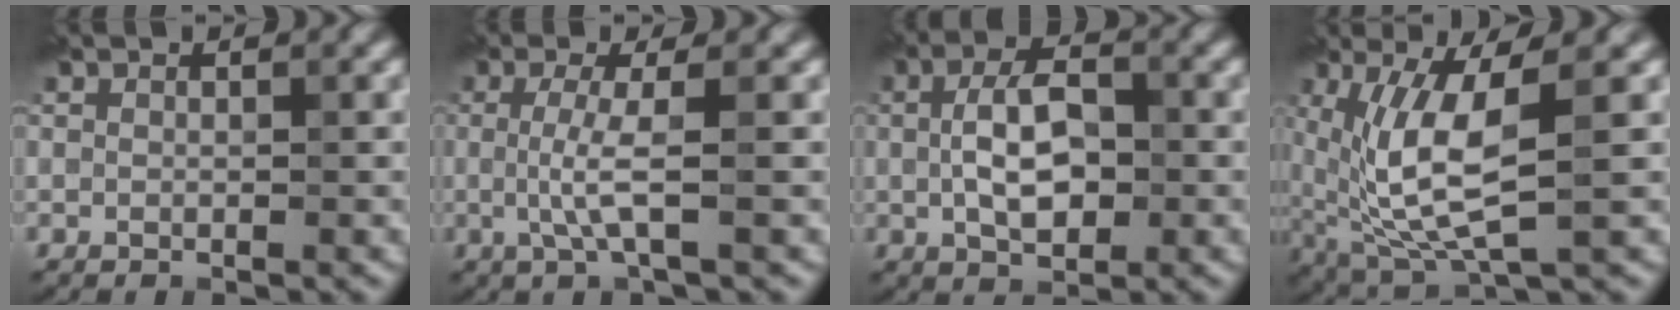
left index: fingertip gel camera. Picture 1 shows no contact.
{"total": 2.8, "force": [-0.2, 0.3, 2.8], "torque": [-0.062, -0.004, -0.005]}
{"total": 5.1, "force": [-0.1, 2.8, 4.3], "torque": [-0.079, 0.004, -0.005]}
{"total": 7.4, "force": [0.7, 2.2, 7.0], "torque": [-0.155, -0.009, 0.020]}